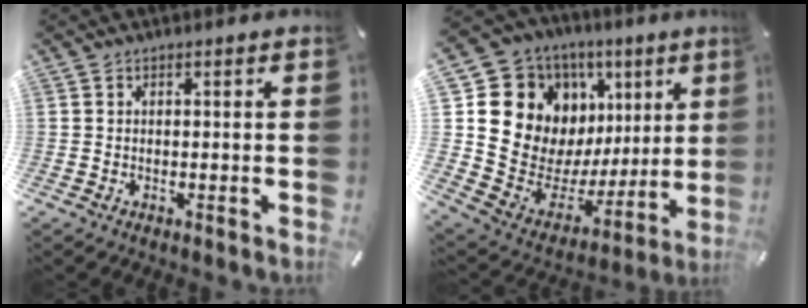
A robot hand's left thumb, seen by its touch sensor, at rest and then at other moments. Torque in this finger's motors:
{"motor_torque": [2.70, 2.31, 1.62, -1.15, 0.53]}